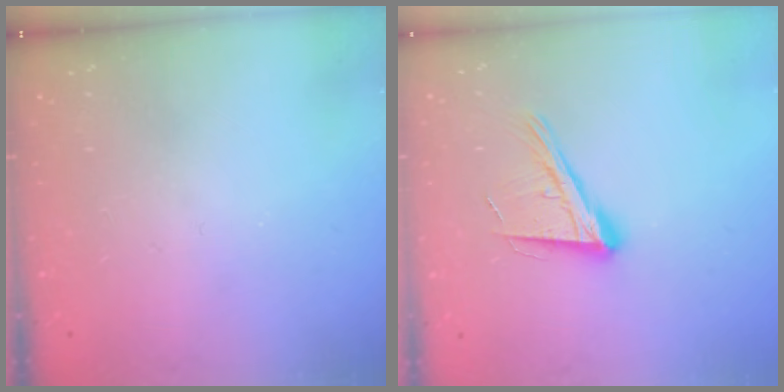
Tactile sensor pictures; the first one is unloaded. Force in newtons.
{"total": 16.0, "press": 15.5, "slide": 4.0}